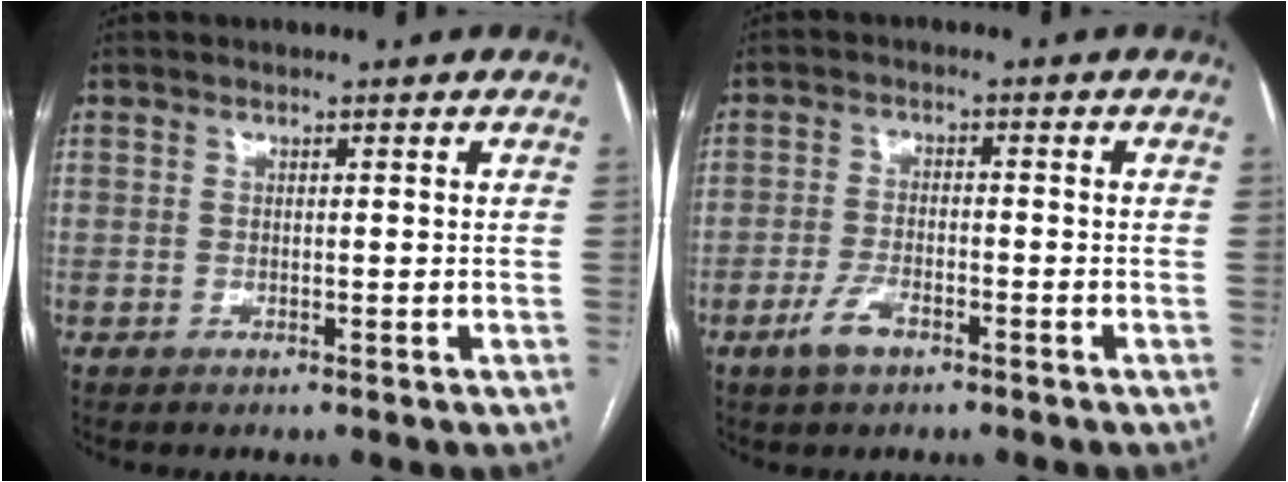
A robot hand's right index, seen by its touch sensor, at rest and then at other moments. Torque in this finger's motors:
{"motor_torque": [0.31, -0.38, -0.13, -0.05]}